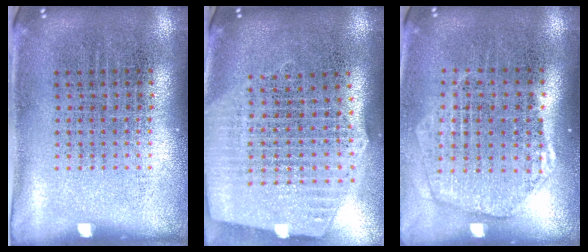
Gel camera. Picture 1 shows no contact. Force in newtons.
{"total": 2.6, "press": 2.2, "slide": 1.4}
{"total": 1.9, "press": 1.7, "slide": 0.8}